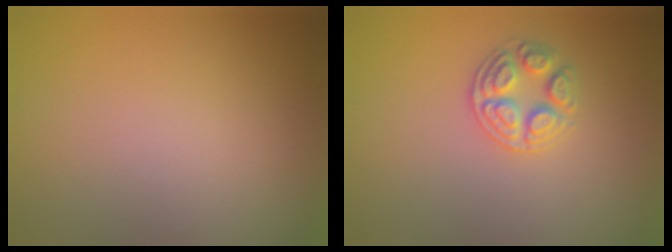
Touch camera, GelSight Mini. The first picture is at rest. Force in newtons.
{"total": 2.6, "press": 2.6, "slide": 0.5}